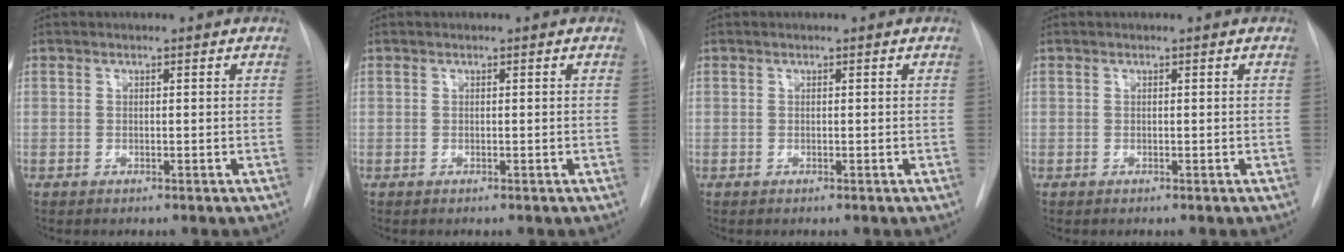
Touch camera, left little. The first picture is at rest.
{"total": 0.0}
{"total": 0.0}
{"total": 0.0}